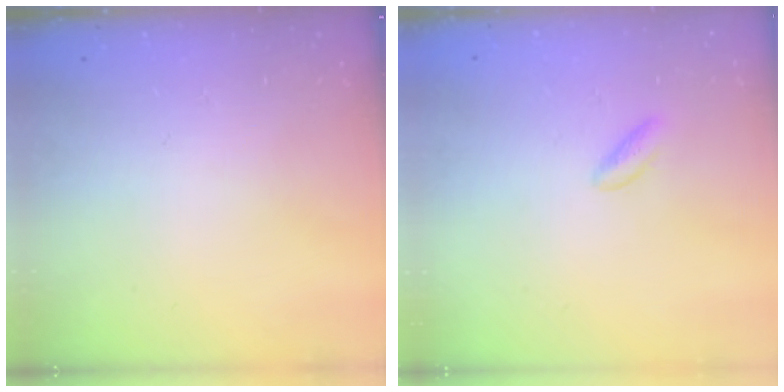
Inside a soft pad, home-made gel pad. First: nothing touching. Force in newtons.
{"total": 2.3, "press": 2.2, "slide": 0.9}